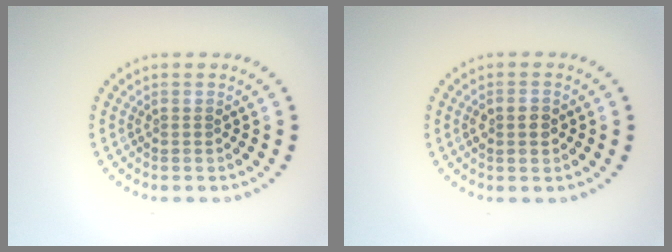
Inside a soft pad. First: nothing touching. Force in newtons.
{"total": 1.8, "press": 1.8, "slide": 0.1}